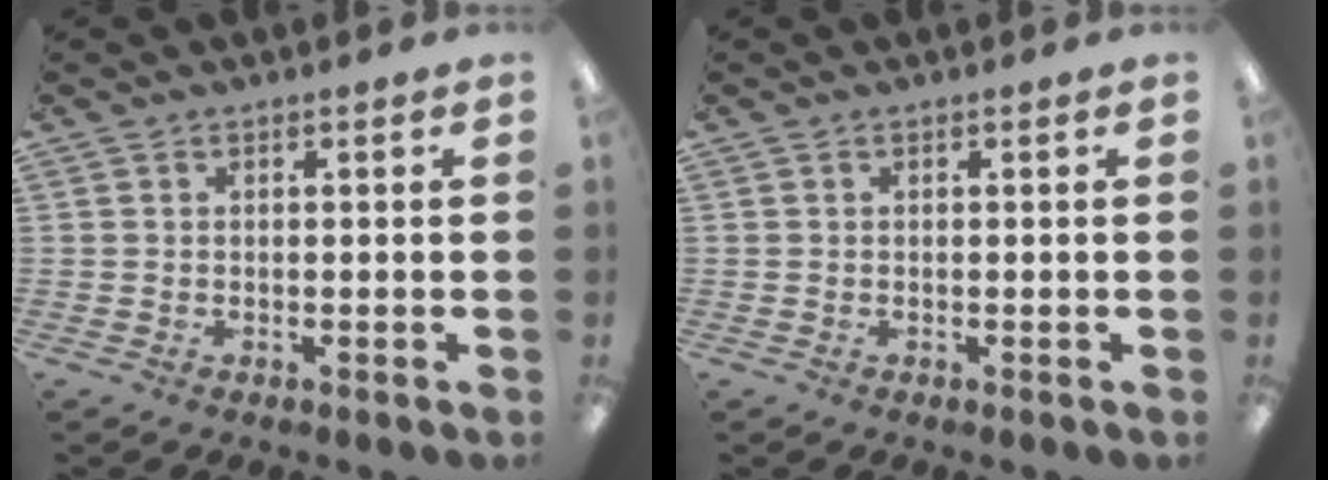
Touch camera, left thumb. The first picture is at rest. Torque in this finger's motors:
{"motor_torque": [0.01, 0.01, -0.19, 0.08, 0.00]}